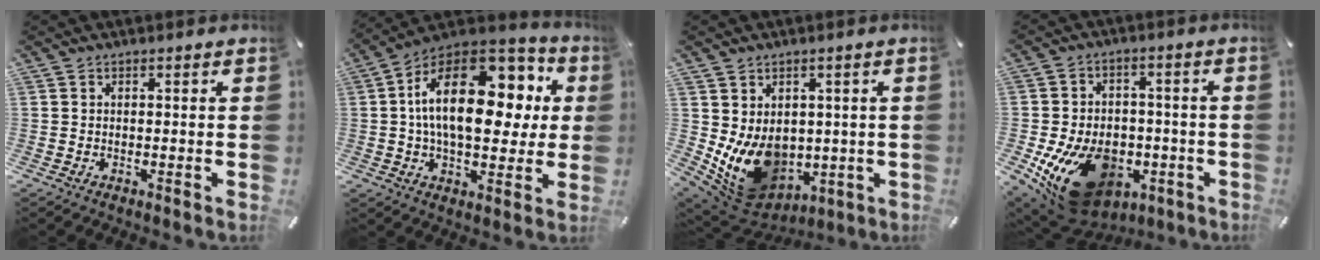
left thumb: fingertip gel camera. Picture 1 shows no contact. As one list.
[{"total": 22.9, "force": [5.1, 13.2, 18.0], "torque": [-0.322, -0.015, 0.084]}, {"total": 11.5, "force": [-0.4, 9.8, 6.0], "torque": [-0.117, -0.025, 0.001]}, {"total": 18.3, "force": [-6.9, 12.4, 11.5], "torque": [-0.208, 0.033, -0.106]}]